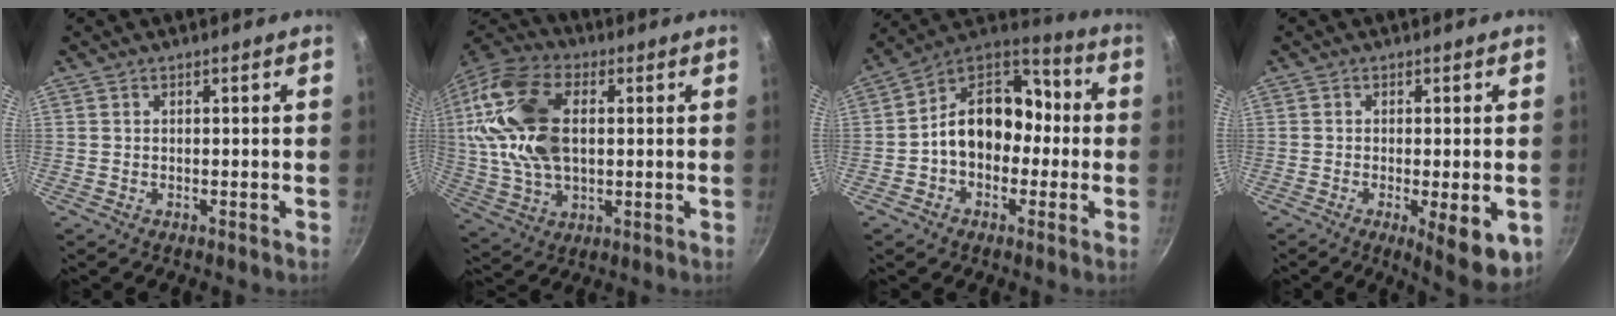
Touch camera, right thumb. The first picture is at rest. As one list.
[{"total": 20.4, "force": [2.9, 11.7, 16.5], "torque": [-0.346, 0.007, 0.050]}, {"total": 15.9, "force": [-1.1, 11.2, 11.2], "torque": [-0.139, 0.050, -0.031]}, {"total": 8.8, "force": [-2.6, 2.5, 8.1], "torque": [-0.107, -0.018, -0.033]}]